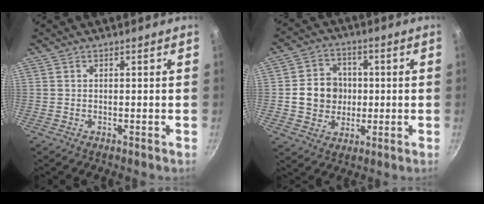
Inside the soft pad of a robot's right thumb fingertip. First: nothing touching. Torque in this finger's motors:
{"motor_torque": [0.47, 1.97, 0.57, -0.42, 0.17]}